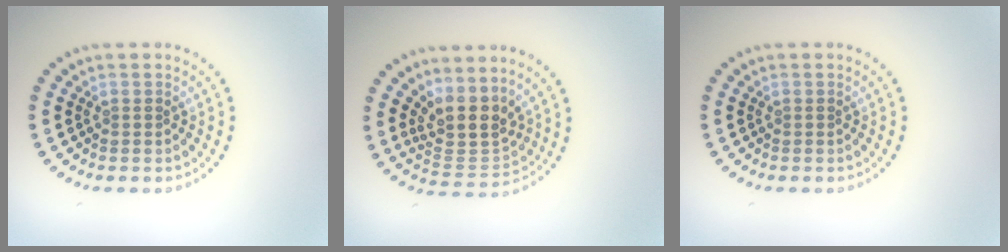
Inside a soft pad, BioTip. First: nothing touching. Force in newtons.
{"total": 4.1, "press": 3.2, "slide": 2.5}
{"total": 0.0}